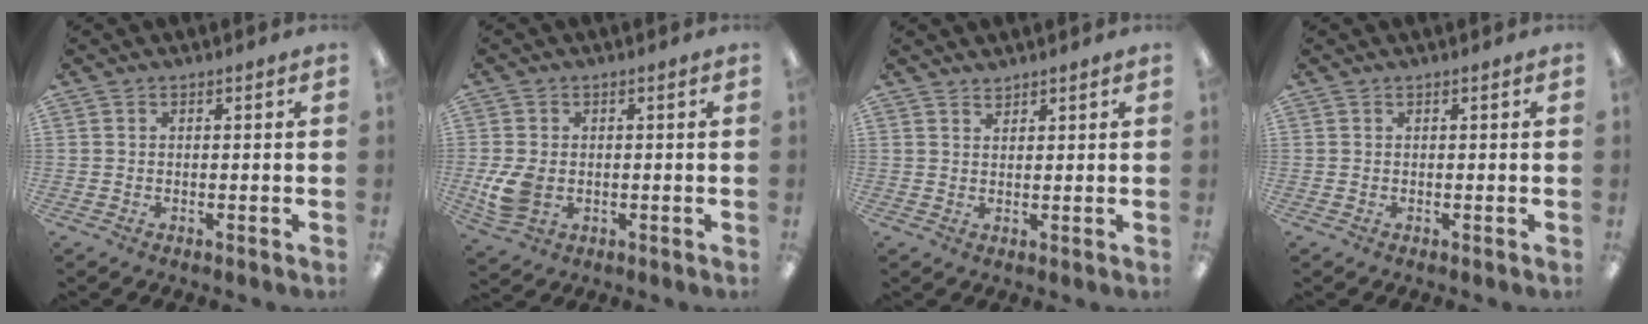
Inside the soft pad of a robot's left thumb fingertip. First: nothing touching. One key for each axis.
{"total": 7.1, "fx": -0.8, "fy": 5.2, "fz": 4.8, "tx": -0.103, "ty": 0.000, "tz": -0.015}
{"total": 1.6, "fx": 1.6, "fy": 0.3, "fz": -0.1, "tx": 0.001, "ty": -0.004, "tz": 0.031}
{"total": 0.0}